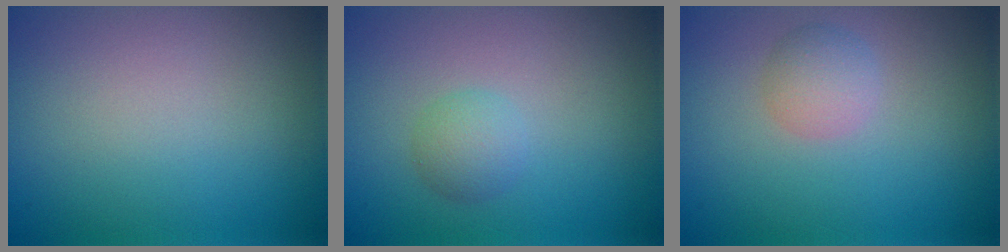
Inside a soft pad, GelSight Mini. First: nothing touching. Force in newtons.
{"total": 1.7, "press": 1.7, "slide": 0.0}
{"total": 1.9, "press": 1.9, "slide": 0.1}